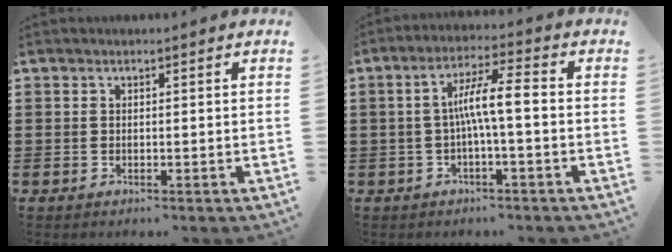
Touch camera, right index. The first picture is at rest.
{"total": 6.5, "force": [-0.6, 0.9, 6.4], "torque": [-0.125, 0.003, -0.017]}